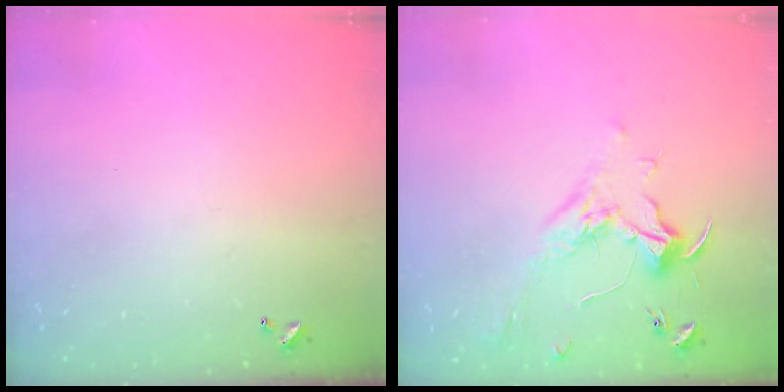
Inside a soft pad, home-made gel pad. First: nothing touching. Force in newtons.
{"total": 1.9, "press": 1.7, "slide": 0.7}